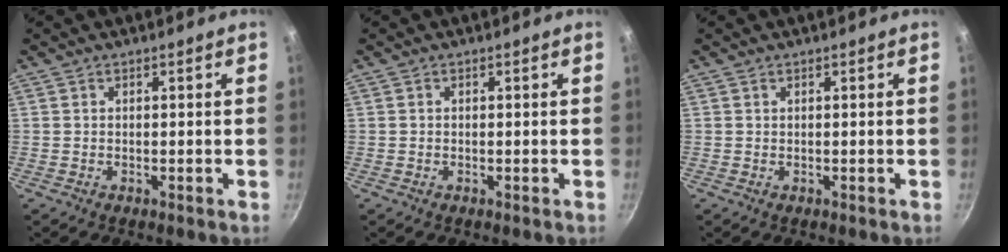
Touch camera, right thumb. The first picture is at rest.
{"total": 0.0}
{"total": 0.0}